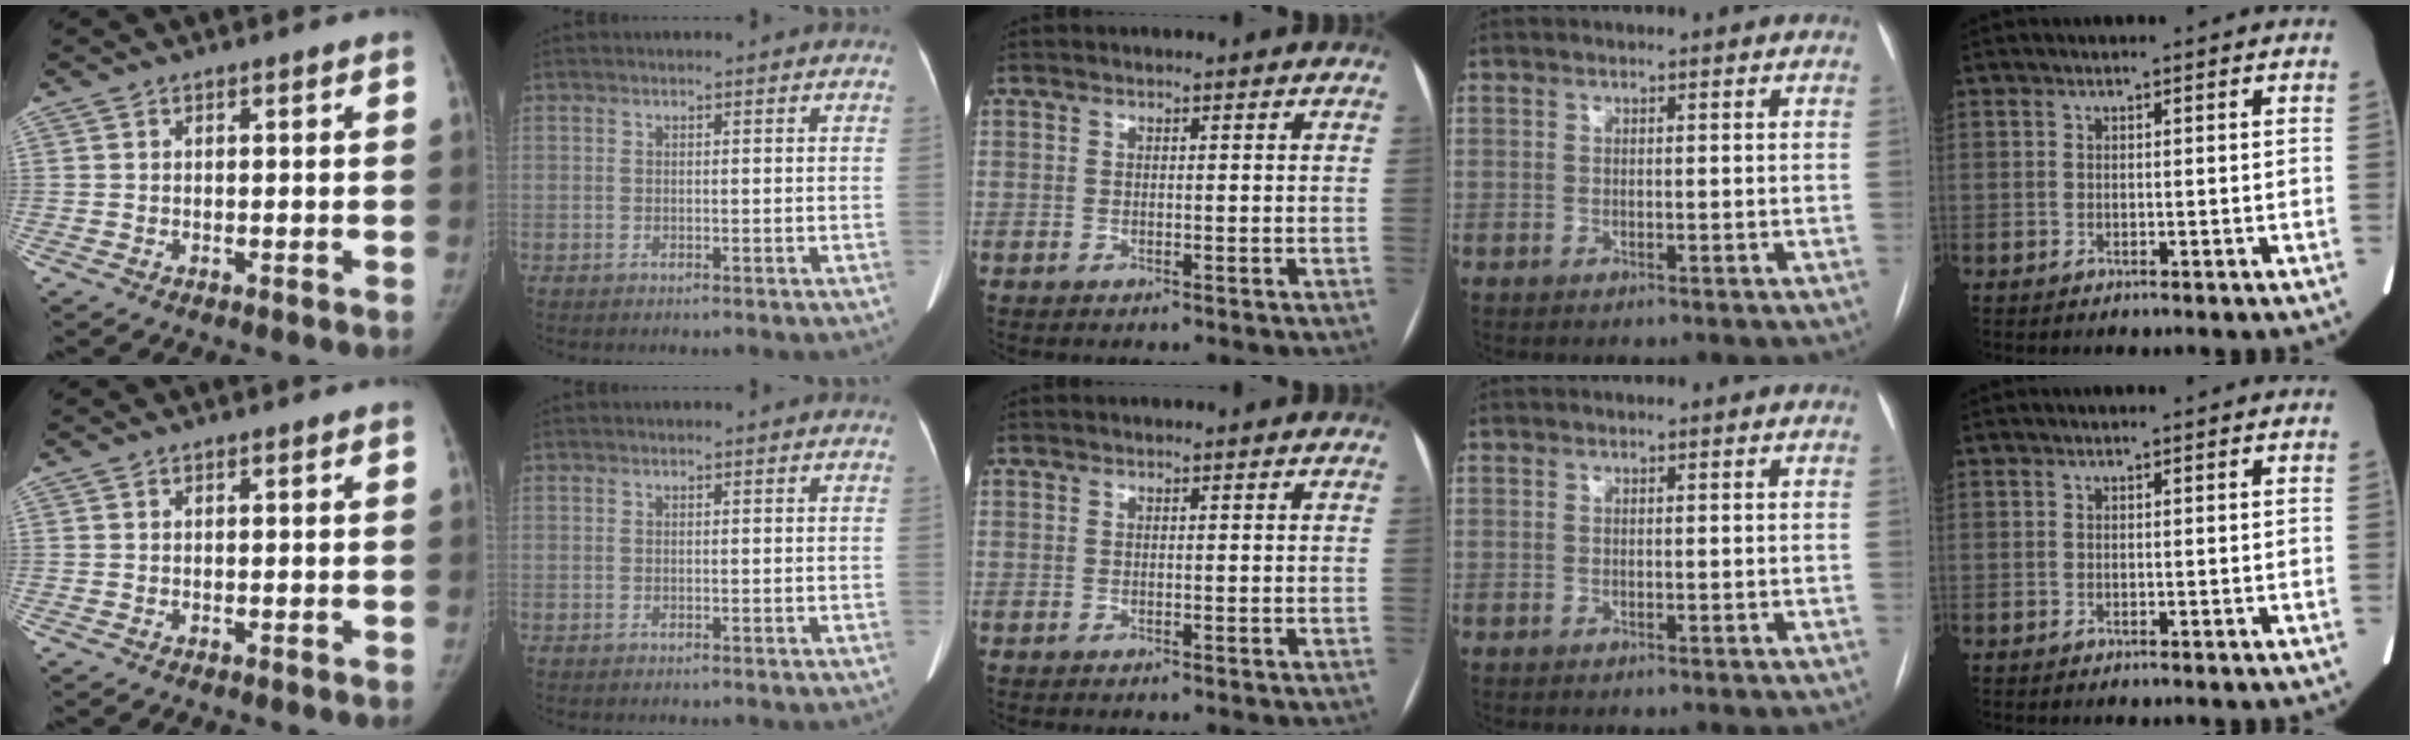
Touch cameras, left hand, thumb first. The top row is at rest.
{}